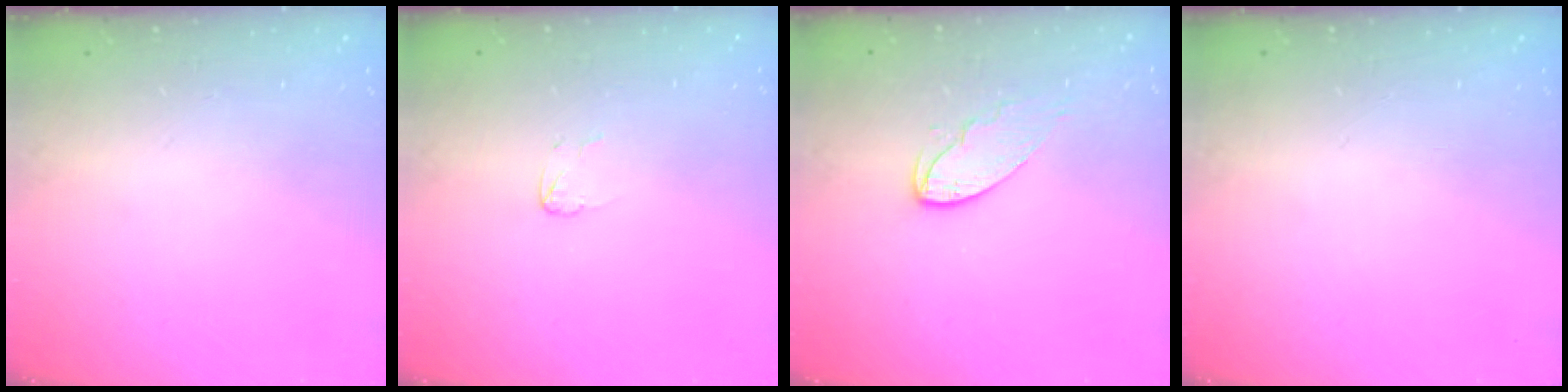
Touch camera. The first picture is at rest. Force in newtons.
{"total": 2.9, "press": 2.9, "slide": 0.2}
{"total": 7.6, "press": 7.6, "slide": 0.4}
{"total": 0.0}